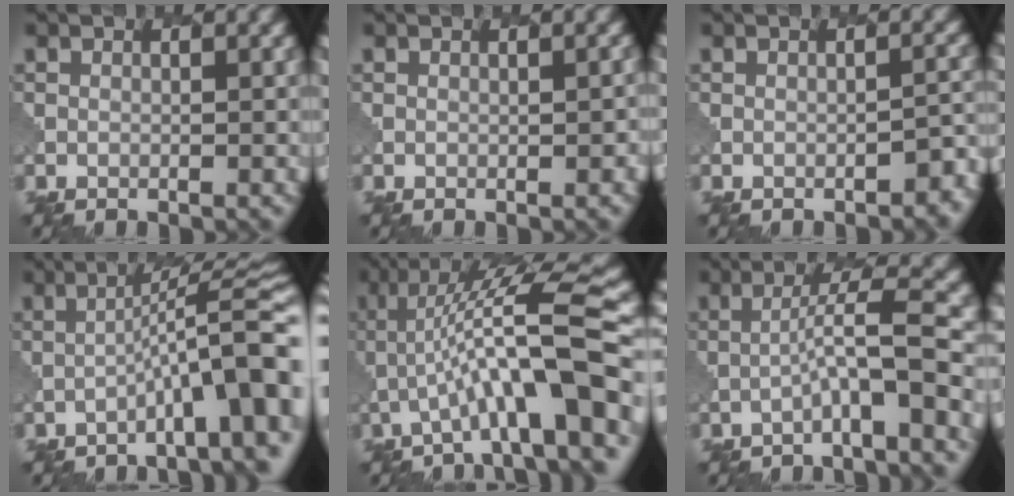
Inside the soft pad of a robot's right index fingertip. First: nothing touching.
{"total": 1.0, "force": [-0.3, 0.3, 1.0], "torque": [-0.011, 0.006, -0.002]}
{"total": 2.7, "force": [-2.1, 0.7, 1.6], "torque": [-0.015, 0.006, -0.025]}
{"total": 9.3, "force": [-3.5, 1.6, 8.5], "torque": [-0.106, 0.028, -0.051]}
{"total": 10.6, "force": [-1.5, 2.2, 10.2], "torque": [-0.149, 0.032, -0.025]}
{"total": 4.1, "force": [-1.3, 0.2, 3.9], "torque": [-0.060, 0.021, -0.036]}